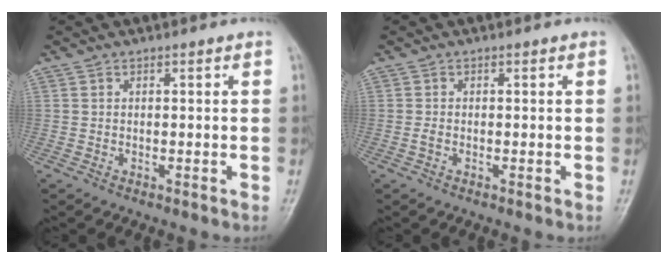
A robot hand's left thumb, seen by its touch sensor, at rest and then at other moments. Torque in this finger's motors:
{"motor_torque": [-0.06, 0.01, 0.02, -0.01, 0.00]}